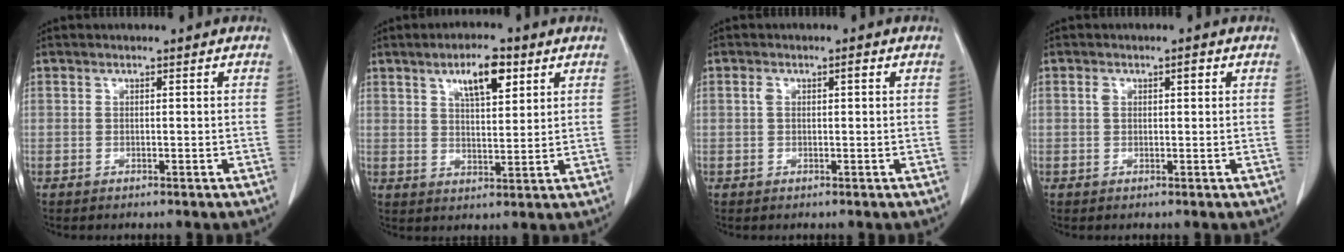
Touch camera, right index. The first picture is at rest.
{"total": 7.2, "force": [3.8, 2.2, 5.7], "torque": [-0.097, 0.004, 0.064]}
{"total": 2.1, "force": [0.6, 1.0, 1.7], "torque": [-0.035, 0.017, 0.012]}
{"total": 2.3, "force": [0.8, 1.2, 1.8], "torque": [-0.033, 0.016, 0.015]}